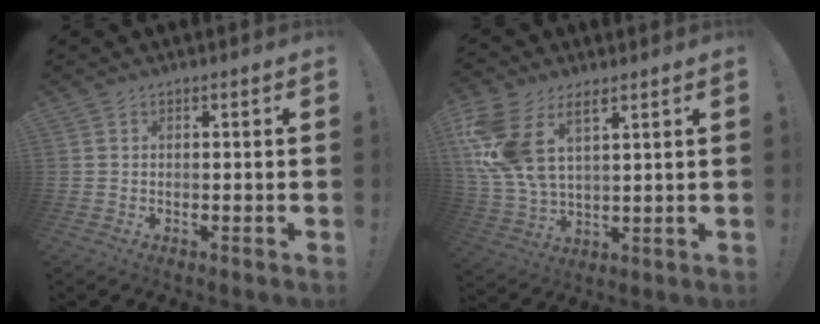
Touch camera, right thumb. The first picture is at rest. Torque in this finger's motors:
{"motor_torque": [1.82, 1.97, 0.66, -0.12, 0.22]}